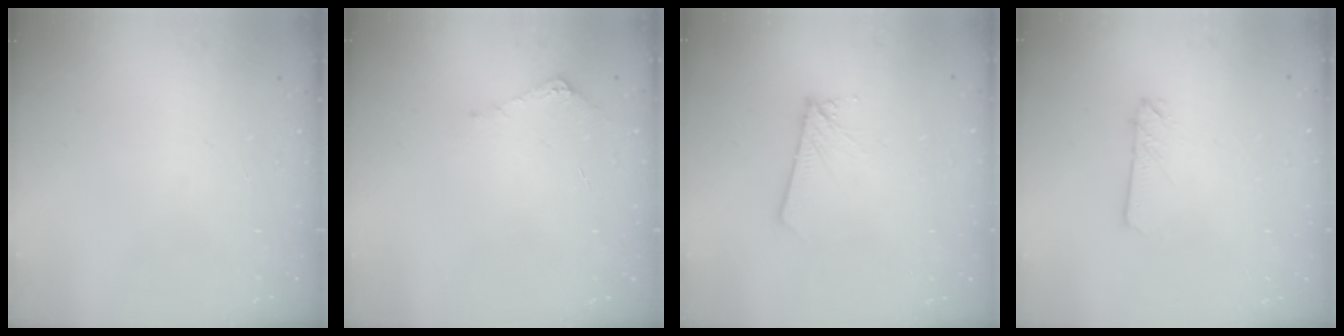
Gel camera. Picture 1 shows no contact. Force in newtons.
{"total": 5.1, "press": 5.0, "slide": 0.7}
{"total": 2.7, "press": 2.7, "slide": 0.2}
{"total": 2.4, "press": 2.4, "slide": 0.2}